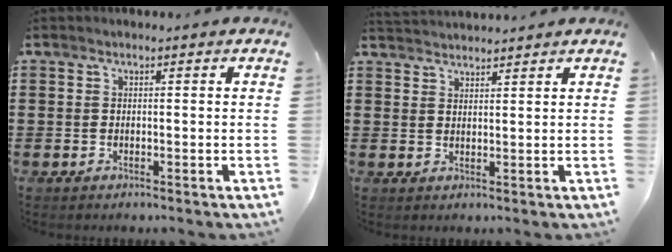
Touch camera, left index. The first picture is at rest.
{"total": 2.2, "force": [2.2, -0.1, -0.1], "torque": [-0.004, -0.003, 0.044]}